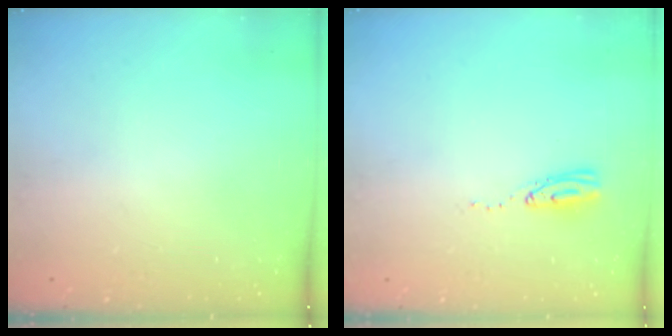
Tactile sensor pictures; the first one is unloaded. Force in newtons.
{"total": 5.0, "press": 5.0, "slide": 0.5}